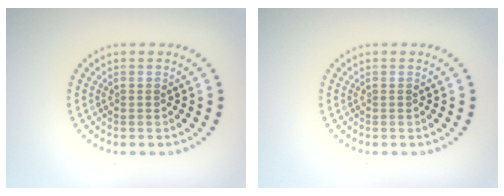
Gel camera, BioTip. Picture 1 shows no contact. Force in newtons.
{"total": 0.0}